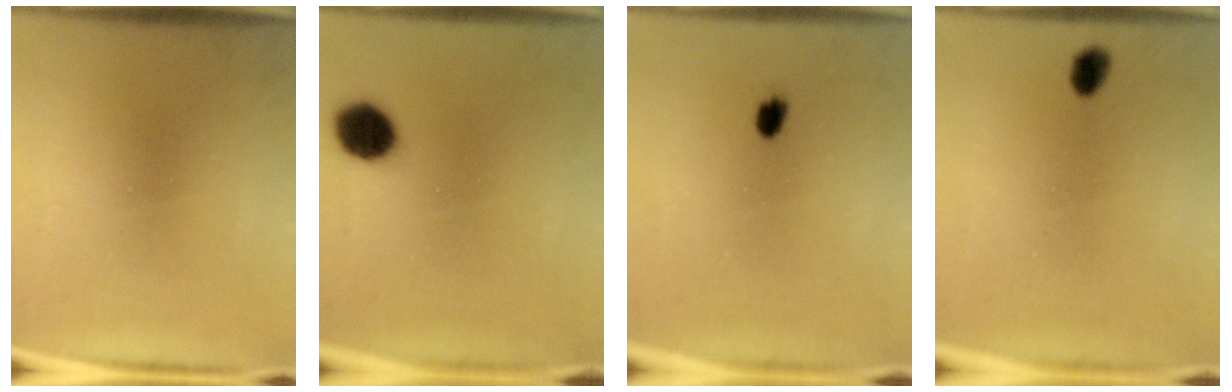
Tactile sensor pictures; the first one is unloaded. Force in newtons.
{"total": 8.1}
{"total": 2.7}
{"total": 2.7}